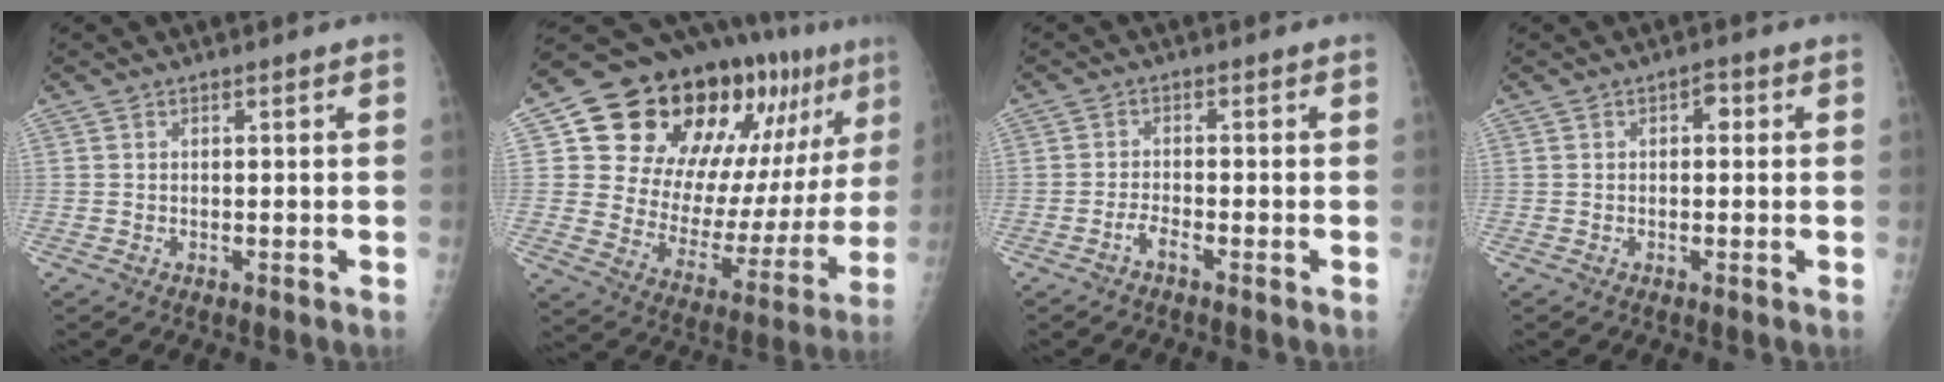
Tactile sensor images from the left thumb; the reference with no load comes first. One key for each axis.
{"total": 28.3, "fx": 14.5, "fy": 13.8, "fz": 20.0, "tx": -0.251, "ty": -0.016, "tz": 0.232}
{"total": 2.2, "fx": -1.5, "fy": 0.7, "fz": 1.4, "tx": -0.032, "ty": 0.009, "tz": -0.031}
{"total": 1.8, "fx": 0.4, "fy": 1.1, "fz": 1.4, "tx": -0.009, "ty": 0.005, "tz": -0.002}